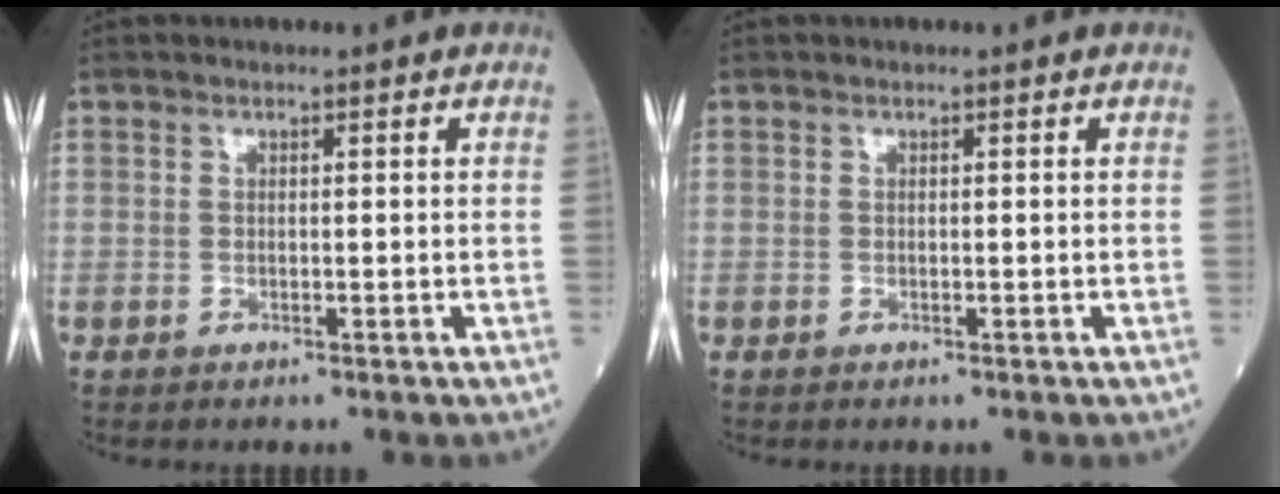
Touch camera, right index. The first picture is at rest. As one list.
[{"total": 0.0}]